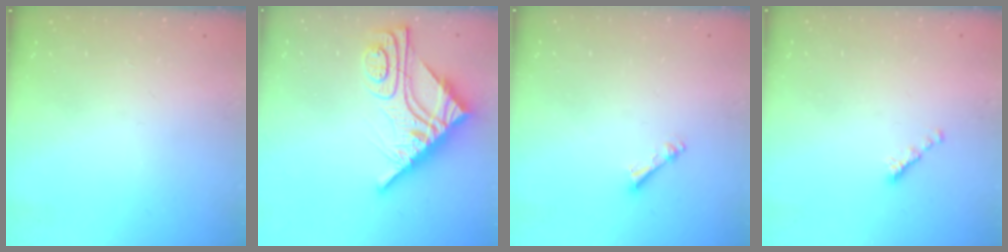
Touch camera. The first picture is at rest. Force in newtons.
{"total": 13.6, "press": 13.6, "slide": 1.3}
{"total": 2.5, "press": 2.4, "slide": 0.5}
{"total": 0.0}